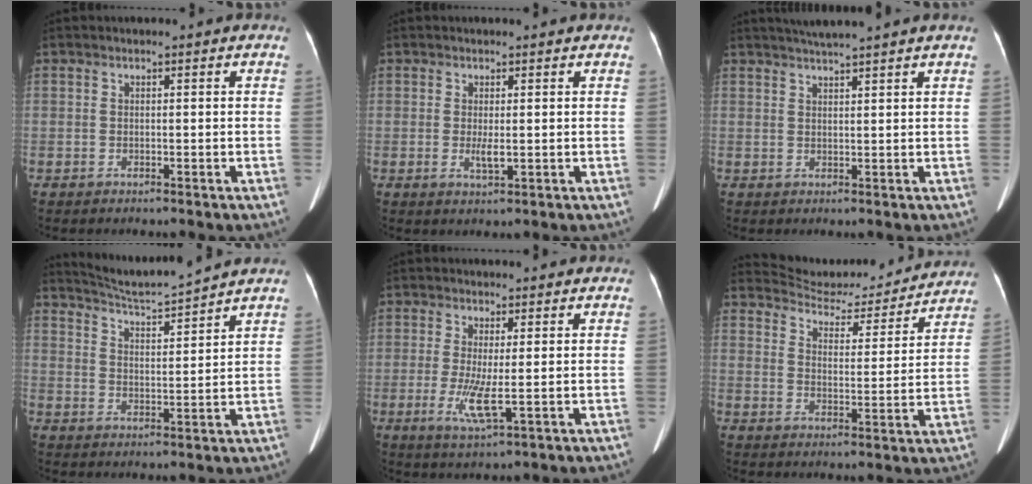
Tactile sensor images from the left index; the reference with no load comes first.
{"total": 2.3, "force": [0.1, 0.4, 2.2], "torque": [-0.044, -0.004, 0.008]}
{"total": 4.7, "force": [4.0, -1.2, 2.1], "torque": [-0.036, 0.014, 0.065]}
{"total": 9.2, "force": [8.9, -1.4, 2.2], "torque": [-0.056, 0.000, 0.151]}
{"total": 5.2, "force": [-0.6, 0.6, 5.2], "torque": [-0.105, -0.013, -0.005]}
{"total": 15.4, "force": [14.9, 2.8, 2.6], "torque": [-0.032, -0.015, 0.195]}